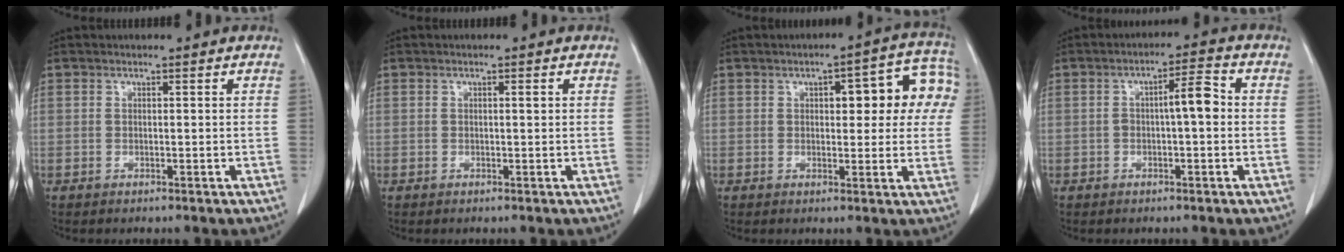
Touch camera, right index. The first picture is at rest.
{"total": 0.7, "force": [0.2, 0.1, 0.6], "torque": [-0.010, 0.001, 0.002]}
{"total": 10.9, "force": [2.8, 3.9, 9.8], "torque": [-0.104, 0.036, 0.031]}
{"total": 5.1, "force": [0.0, 1.0, 5.0], "torque": [-0.079, 0.020, -0.003]}